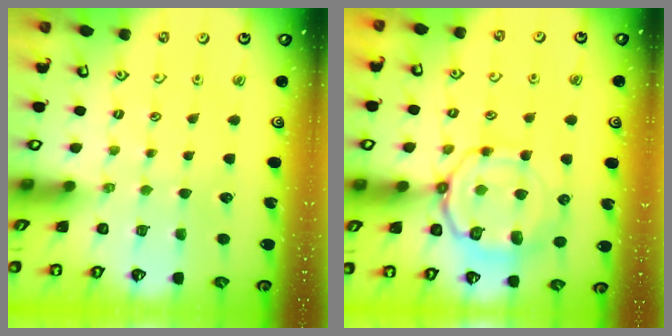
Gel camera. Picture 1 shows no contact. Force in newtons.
{"total": 11.7, "press": 11.7, "slide": 1.1}